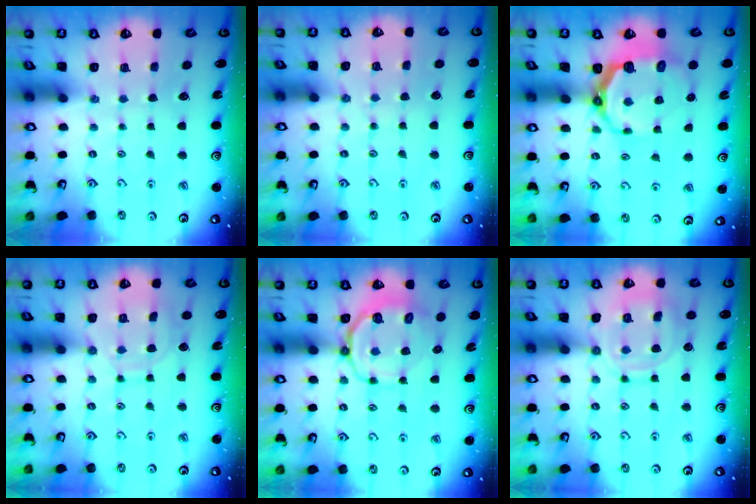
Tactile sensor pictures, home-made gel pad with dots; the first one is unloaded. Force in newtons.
{"total": 2.7, "press": 2.7, "slide": 0.5}
{"total": 9.2, "press": 7.8, "slide": 5.0}
{"total": 9.7, "press": 9.7, "slide": 0.8}
{"total": 9.0, "press": 8.8, "slide": 2.1}
{"total": 11.8, "press": 11.8, "slide": 1.1}